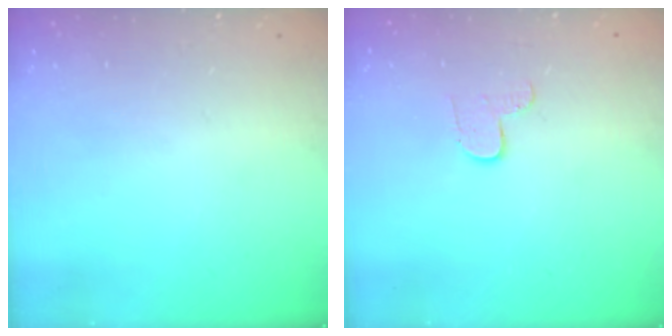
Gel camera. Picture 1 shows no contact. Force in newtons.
{"total": 3.7, "press": 3.7, "slide": 0.3}